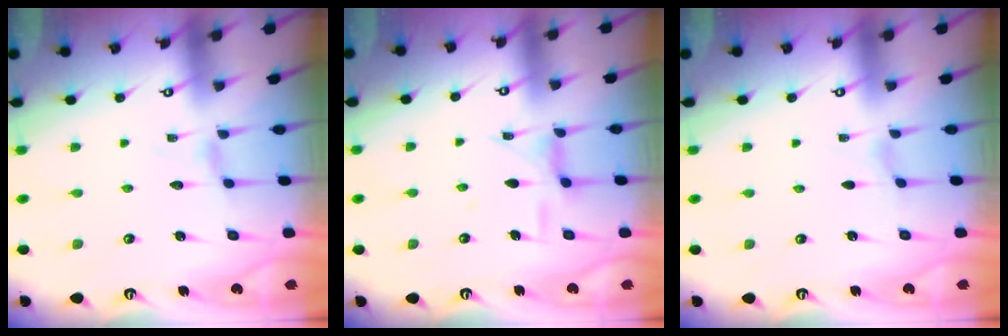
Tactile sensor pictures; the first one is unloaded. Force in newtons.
{"total": 8.6, "press": 8.5, "slide": 0.5}
{"total": 0.0}